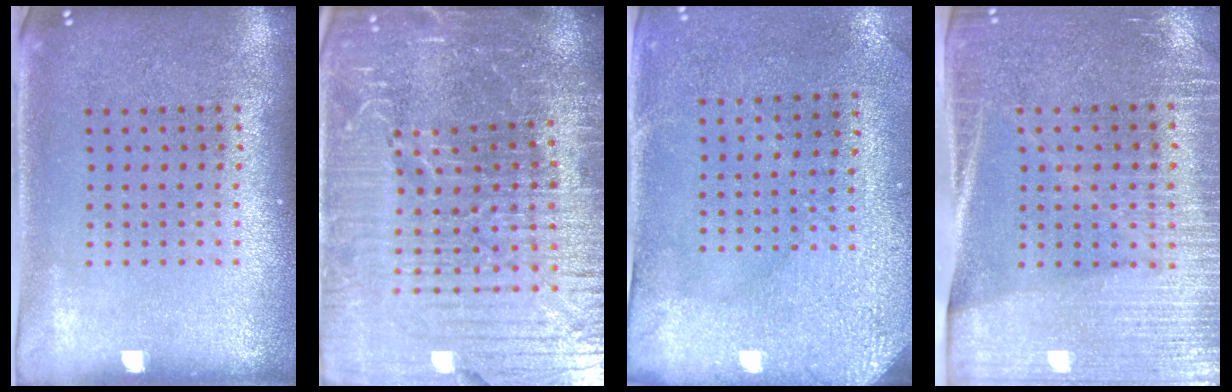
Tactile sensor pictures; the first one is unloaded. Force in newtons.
{"total": 7.1, "press": 6.2, "slide": 3.6}
{"total": 3.0, "press": 2.5, "slide": 1.7}
{"total": 3.3, "press": 3.0, "slide": 1.4}